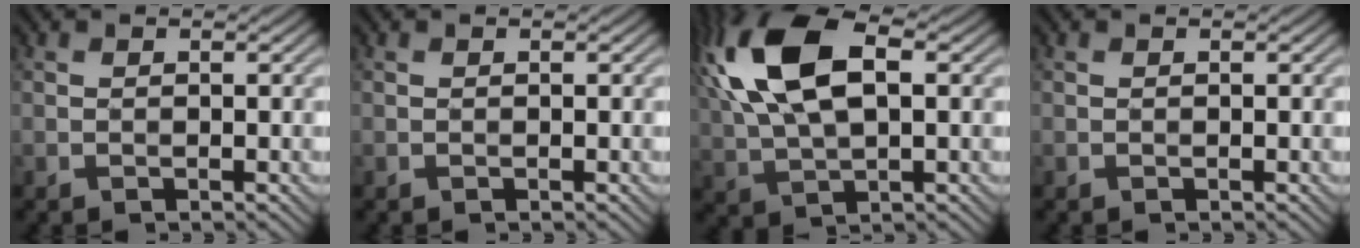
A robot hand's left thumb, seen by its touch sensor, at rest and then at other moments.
{"total": 0.0}
{"total": 14.1, "force": [4.1, 7.1, 11.4], "torque": [-0.258, 0.019, 0.077]}
{"total": 0.0}